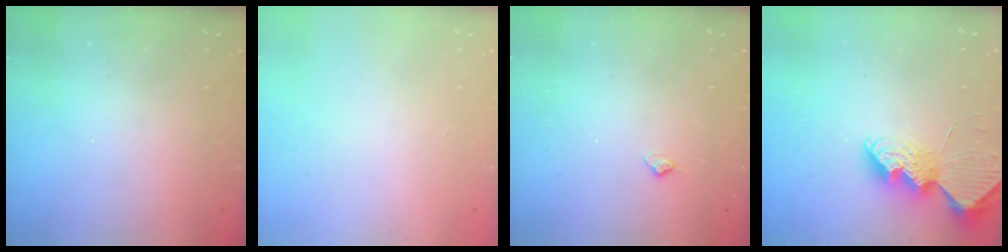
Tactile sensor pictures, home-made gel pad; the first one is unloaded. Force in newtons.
{"total": 0.0}
{"total": 4.7, "press": 4.7, "slide": 0.6}
{"total": 10.7, "press": 10.7, "slide": 0.5}